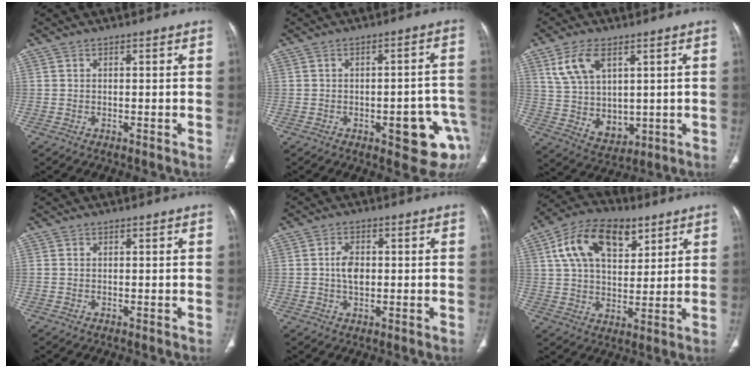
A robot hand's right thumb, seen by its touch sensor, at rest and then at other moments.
{"total": 11.6, "force": [-4.8, 4.2, 9.7], "torque": [-0.084, 0.031, -0.048]}
{"total": 10.9, "force": [4.1, 6.7, 7.5], "torque": [-0.128, -0.018, 0.096]}
{"total": 0.5, "force": [0.0, 0.4, 0.3], "torque": [-0.009, 0.001, 0.003]}
{"total": 4.3, "force": [0.1, 2.7, 3.3], "torque": [-0.054, 0.003, -0.001]}
{"total": 16.5, "force": [7.4, 9.7, 11.1], "torque": [-0.163, -0.008, 0.128]}